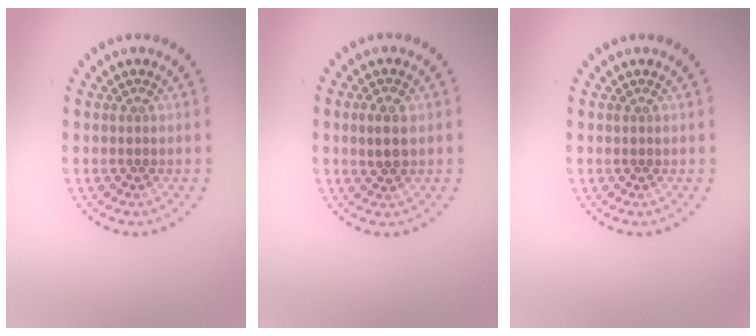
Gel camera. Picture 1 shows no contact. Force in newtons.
{"total": 2.3, "press": 2.2, "slide": 0.3}
{"total": 0.0}